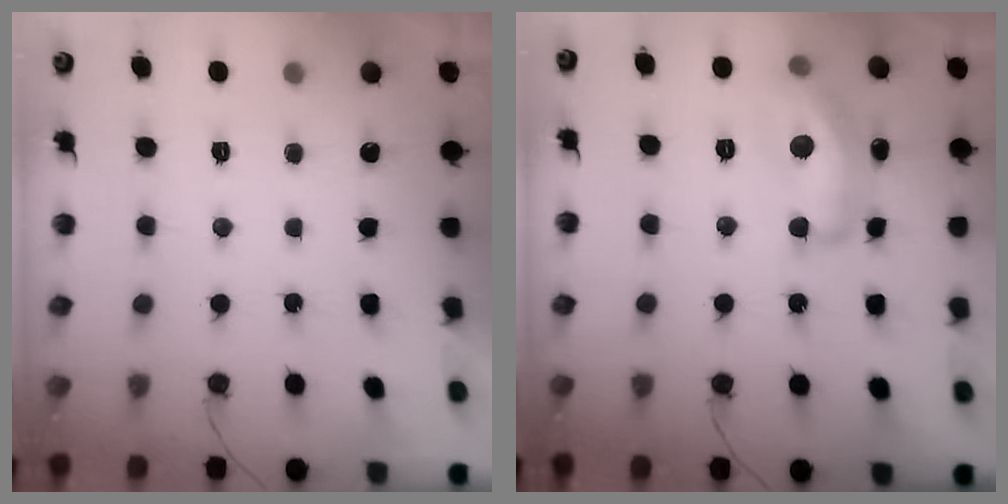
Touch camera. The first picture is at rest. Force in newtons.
{"total": 15.3, "press": 15.2, "slide": 0.8}